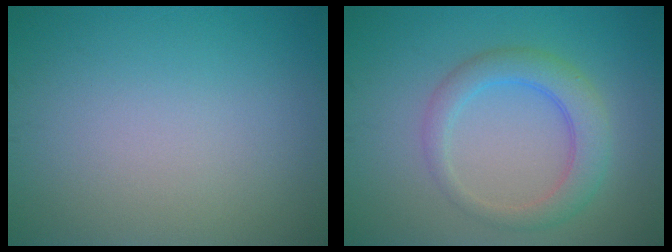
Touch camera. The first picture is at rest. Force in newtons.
{"total": 3.9, "press": 3.9, "slide": 0.1}